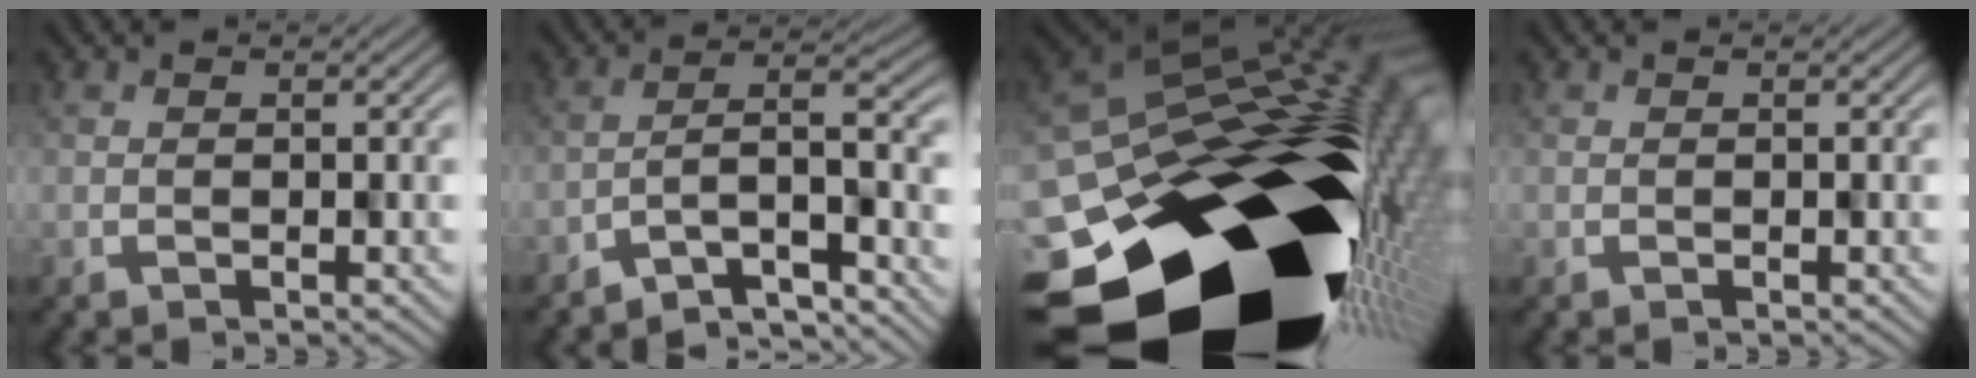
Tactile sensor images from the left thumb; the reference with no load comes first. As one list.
[{"total": 8.2, "force": [-6.2, 1.7, 5.1], "torque": [-0.059, 0.007, -0.101]}, {"total": 20.9, "force": [-8.2, 12.8, 14.4], "torque": [-0.249, -0.057, -0.099]}, {"total": 0.0}]